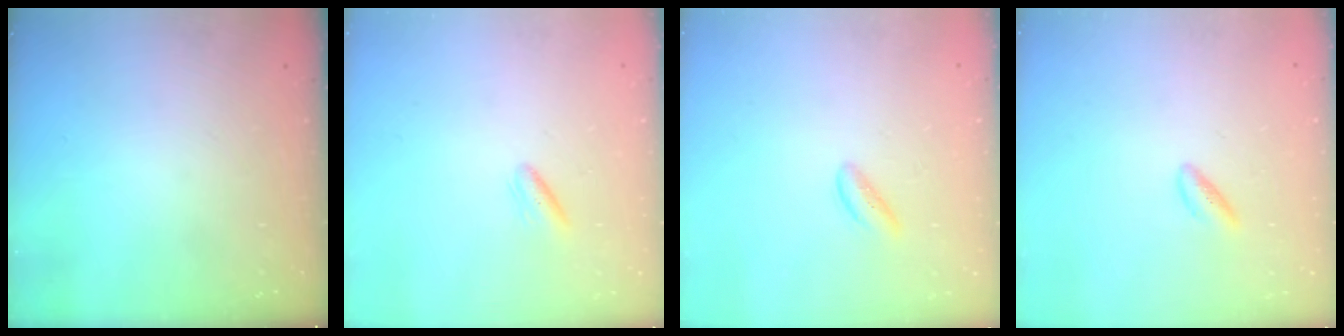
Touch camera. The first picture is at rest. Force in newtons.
{"total": 2.9, "press": 2.8, "slide": 1.0}
{"total": 1.4, "press": 1.3, "slide": 0.4}
{"total": 2.7, "press": 2.4, "slide": 1.2}